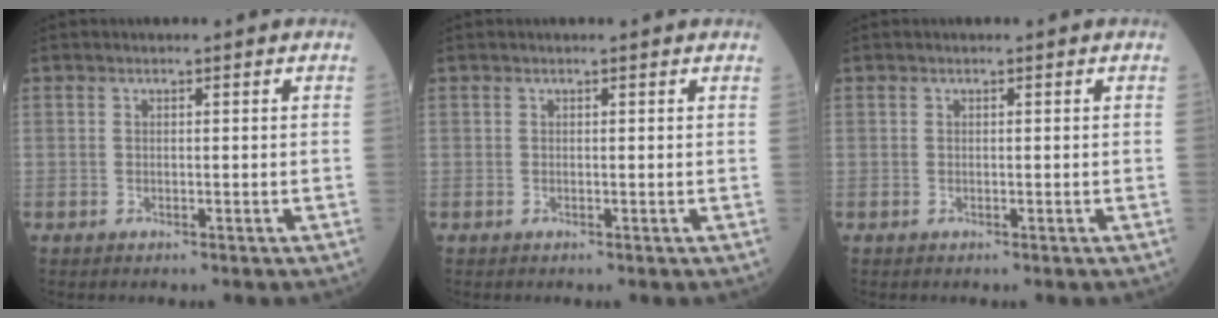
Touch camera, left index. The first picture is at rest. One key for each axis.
{"total": 0.7, "fx": 0.6, "fy": 0.0, "fz": 0.2, "tx": -0.007, "ty": 0.000, "tz": 0.003}
{"total": 0.0}